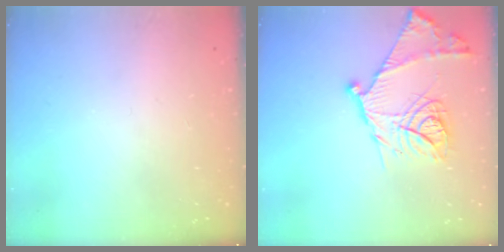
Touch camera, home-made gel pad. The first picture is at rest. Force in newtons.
{"total": 18.1, "press": 18.0, "slide": 1.6}